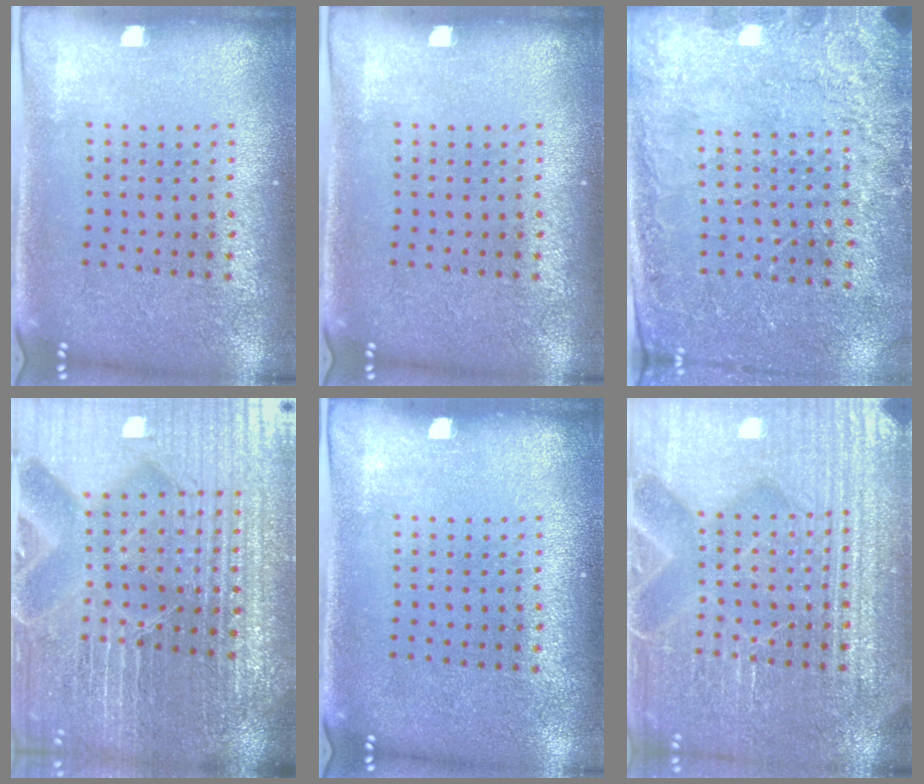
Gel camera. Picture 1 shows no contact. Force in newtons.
{"total": 0.0}
{"total": 2.5, "press": 2.4, "slide": 0.7}
{"total": 5.7, "press": 5.3, "slide": 2.2}
{"total": 0.0}
{"total": 7.5, "press": 7.5, "slide": 1.1}